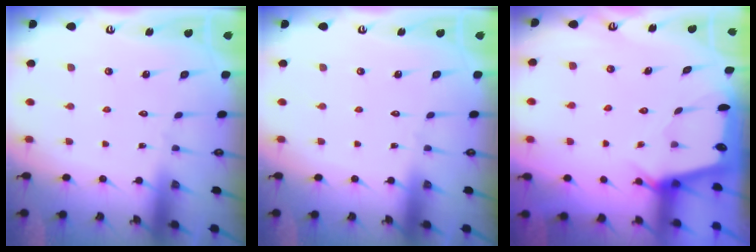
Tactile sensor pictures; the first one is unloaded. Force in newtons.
{"total": 0.0}
{"total": 2.4, "press": 2.4, "slide": 0.3}